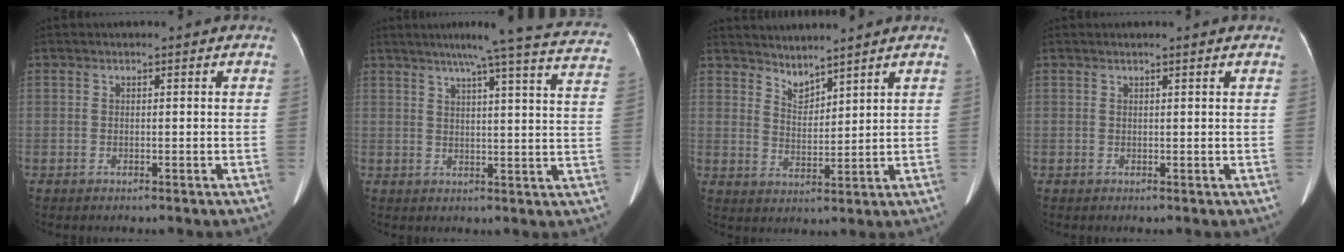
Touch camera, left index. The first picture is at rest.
{"total": 21.1, "force": [18.5, -0.1, 10.2], "torque": [-0.137, -0.032, 0.206]}
{"total": 3.9, "force": [3.8, 0.8, 0.5], "torque": [-0.010, 0.002, 0.076]}
{"total": 1.7, "force": [1.5, -0.2, 0.9], "torque": [-0.013, 0.012, 0.019]}